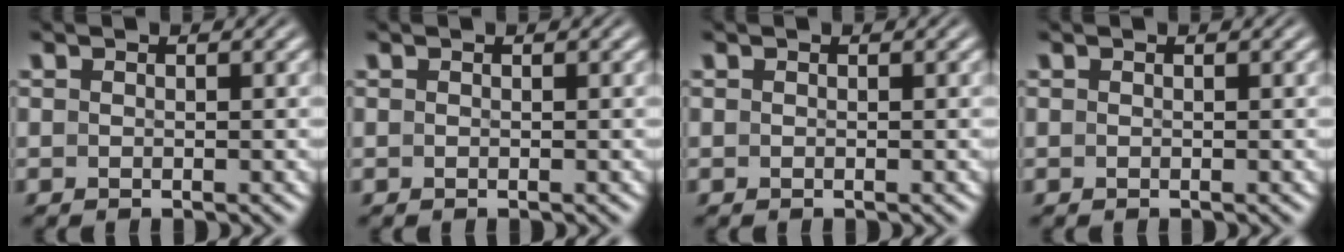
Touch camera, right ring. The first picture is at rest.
{"total": 0.0}
{"total": 0.0}
{"total": 0.0}